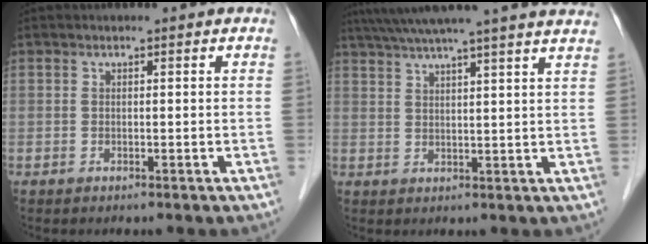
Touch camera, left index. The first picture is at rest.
{"total": 18.6, "force": [16.2, -1.3, 9.1], "torque": [-0.158, 0.010, 0.212]}